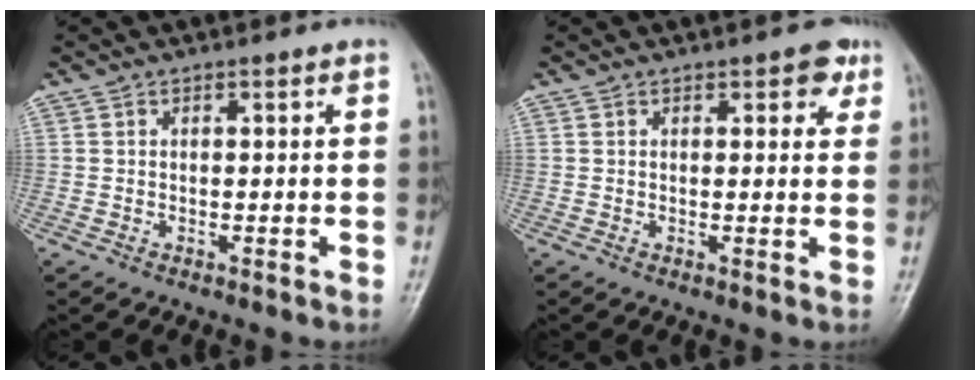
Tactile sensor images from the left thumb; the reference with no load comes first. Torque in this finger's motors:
{"motor_torque": [-0.18, 0.09, -0.20, -0.03, 0.03]}